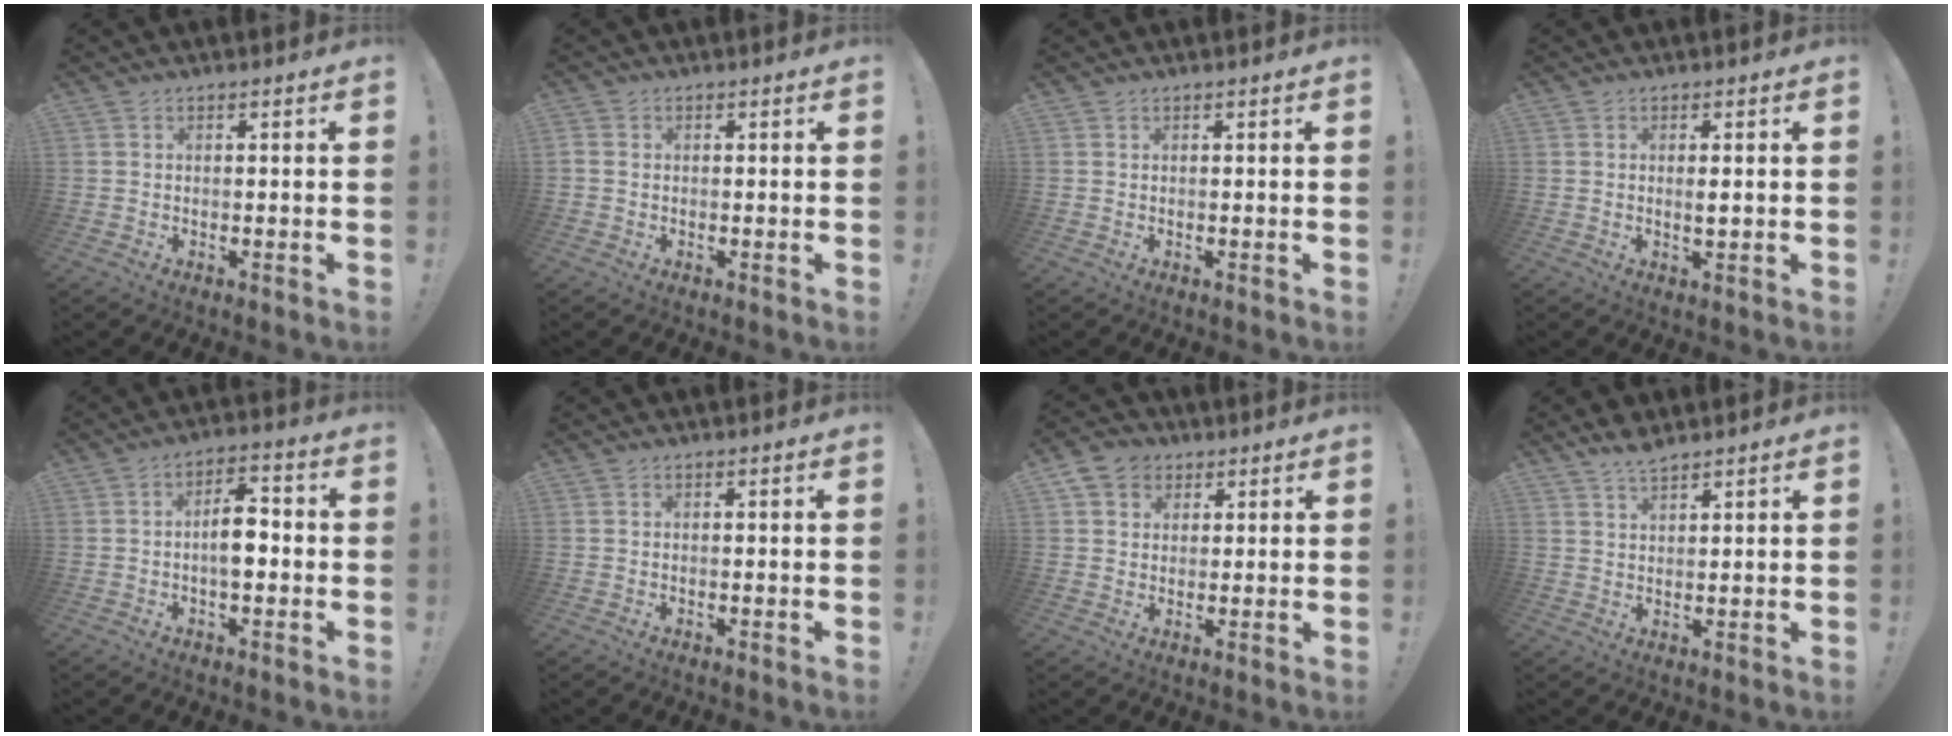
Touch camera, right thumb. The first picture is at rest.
{"total": 1.4, "force": [-0.1, 1.2, 0.6], "torque": [-0.010, 0.003, -0.001]}
{"total": 0.0}
{"total": 1.9, "force": [0.3, 0.4, 1.8], "torque": [-0.019, -0.006, 0.002]}
{"total": 8.9, "force": [-1.3, 4.8, 7.4], "torque": [-0.116, 0.010, -0.027]}
{"total": 0.0}
{"total": 6.8, "force": [3.0, 5.6, 2.3], "torque": [-0.035, -0.007, 0.060]}
{"total": 4.4, "force": [3.8, 1.1, 1.8], "torque": [-0.026, -0.023, 0.068]}